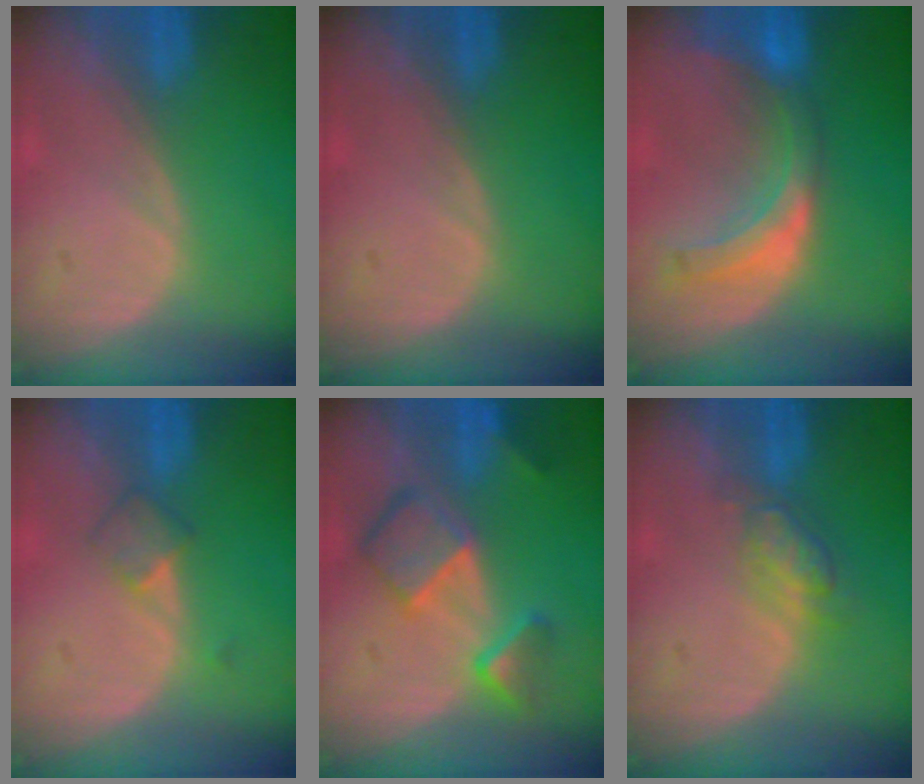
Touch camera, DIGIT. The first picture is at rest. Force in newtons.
{"total": 0.0}
{"total": 7.1, "press": 6.7, "slide": 2.5}
{"total": 2.7, "press": 2.4, "slide": 1.1}
{"total": 7.9, "press": 6.8, "slide": 3.9}
{"total": 4.7, "press": 4.2, "slide": 2.1}